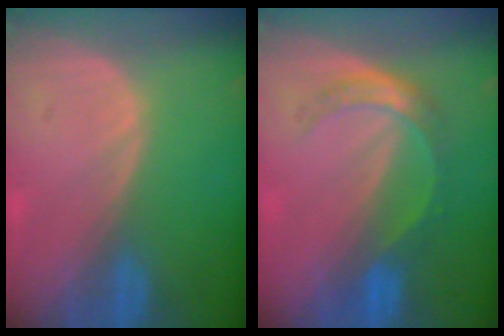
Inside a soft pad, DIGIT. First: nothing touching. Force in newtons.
{"total": 5.4, "press": 4.7, "slide": 2.6}